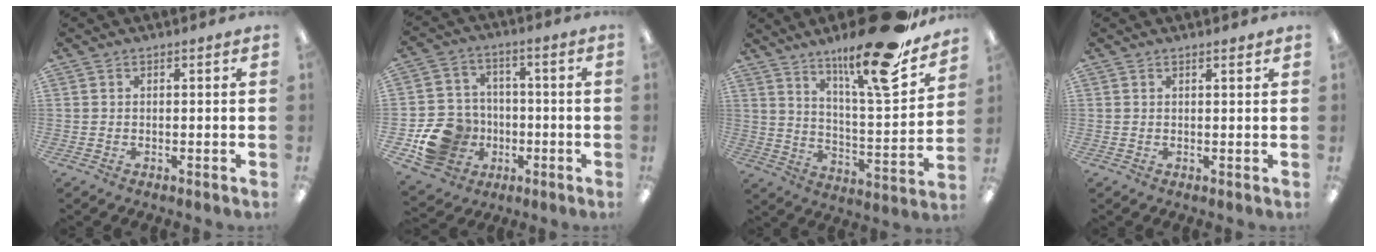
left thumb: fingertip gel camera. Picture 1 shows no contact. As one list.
[{"total": 13.8, "force": [-4.7, 11.8, 5.3], "torque": [-0.115, 0.036, -0.073]}, {"total": 20.7, "force": [15.6, 3.9, 13.0], "torque": [-0.204, -0.104, 0.248]}, {"total": 1.0, "force": [0.8, 0.1, 0.6], "torque": [-0.013, 0.000, 0.014]}]